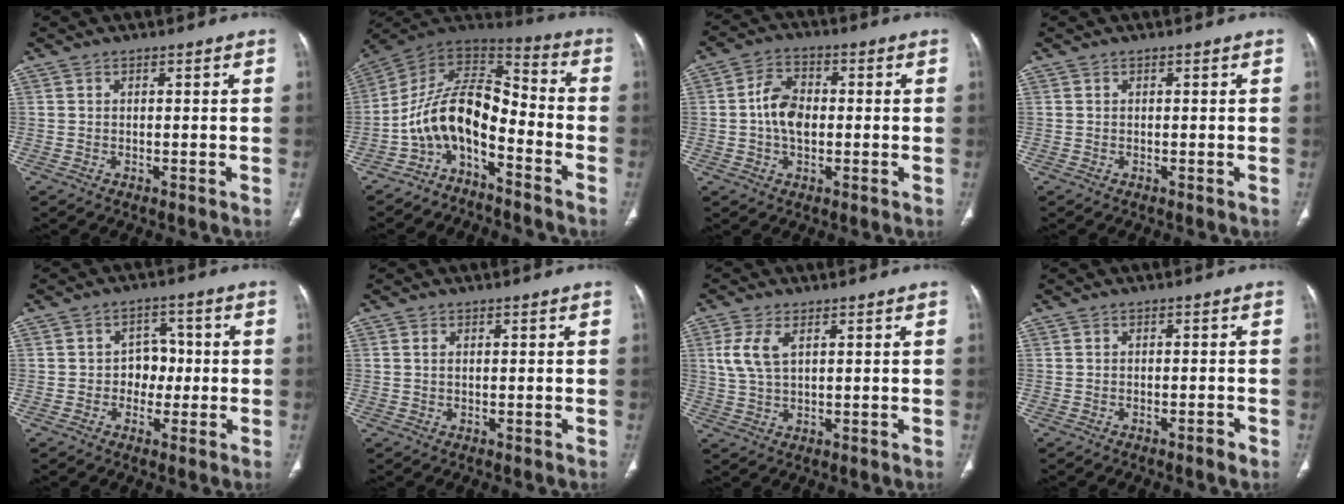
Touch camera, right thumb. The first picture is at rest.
{"total": 12.5, "force": [-6.4, 6.1, 8.9], "torque": [-0.139, 0.100, -0.124]}
{"total": 7.4, "force": [-0.2, 4.9, 5.4], "torque": [-0.090, 0.015, -0.010]}
{"total": 0.0}
{"total": 5.2, "force": [-0.6, 4.3, 2.8], "torque": [0.002, 0.016, -0.016]}
{"total": 0.7, "force": [0.2, 0.4, 0.6], "torque": [-0.017, 0.004, 0.005]}
{"total": 5.5, "force": [1.9, 2.6, 4.4], "torque": [-0.109, 0.002, 0.044]}
{"total": 1.3, "force": [-1.0, 0.3, 0.8], "torque": [-0.011, 0.004, -0.015]}